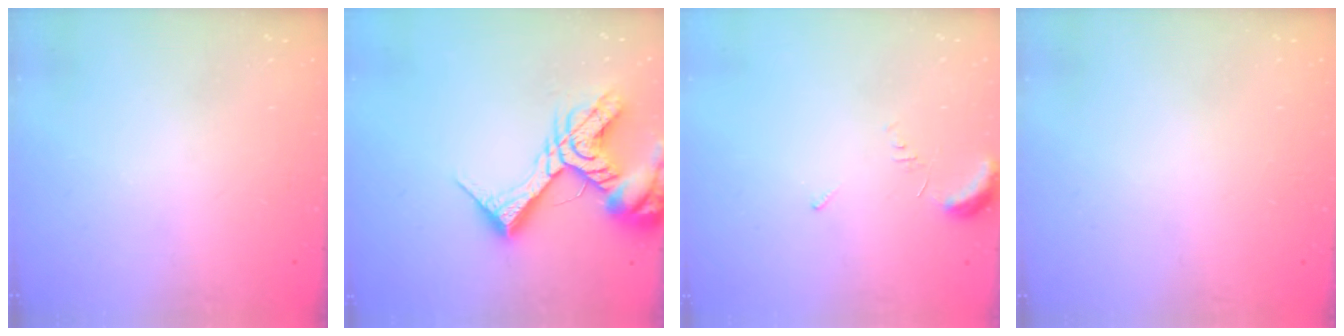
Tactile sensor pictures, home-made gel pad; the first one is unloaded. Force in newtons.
{"total": 17.2, "press": 17.1, "slide": 1.9}
{"total": 5.2, "press": 5.2, "slide": 0.6}
{"total": 1.4, "press": 1.4, "slide": 0.1}